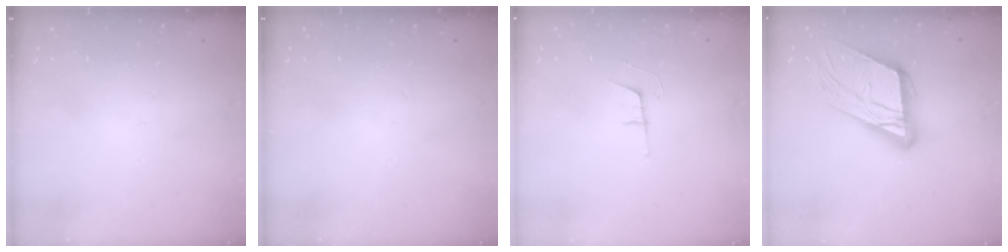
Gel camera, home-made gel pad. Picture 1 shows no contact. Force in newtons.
{"total": 0.0}
{"total": 6.1, "press": 5.2, "slide": 3.1}
{"total": 18.4, "press": 18.1, "slide": 2.9}